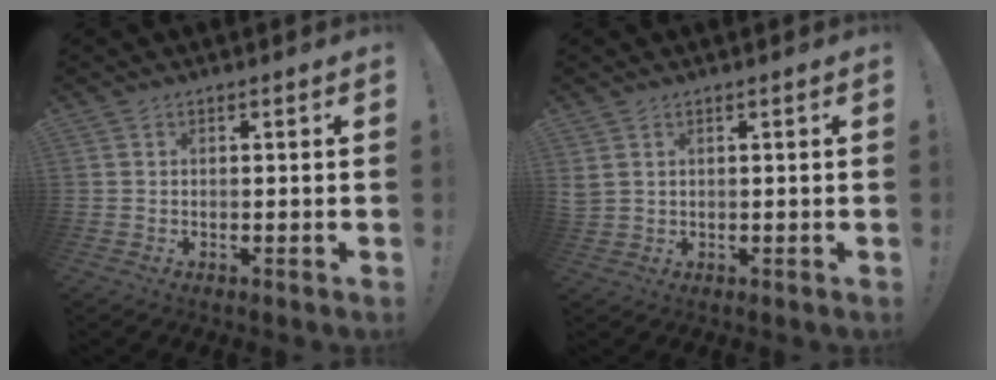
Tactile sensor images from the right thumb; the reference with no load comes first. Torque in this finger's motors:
{"motor_torque": [-0.27, 0.30, 0.05, 0.02, 0.13]}